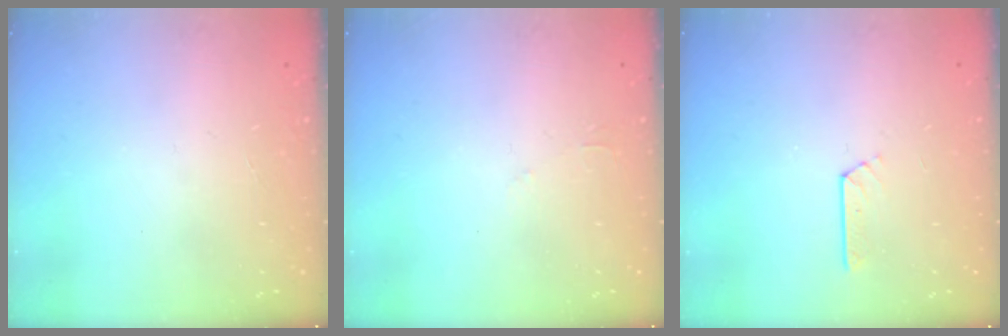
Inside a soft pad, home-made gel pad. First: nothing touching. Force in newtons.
{"total": 2.3, "press": 2.3, "slide": 0.4}
{"total": 2.6, "press": 2.6, "slide": 0.3}